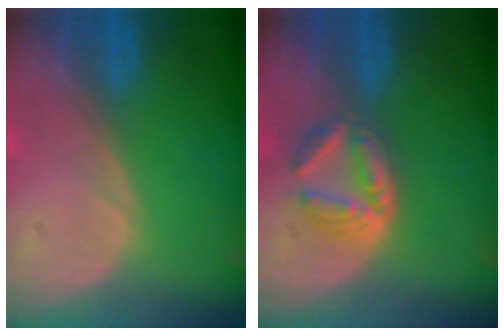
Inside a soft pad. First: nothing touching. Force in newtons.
{"total": 6.3, "press": 5.4, "slide": 3.2}